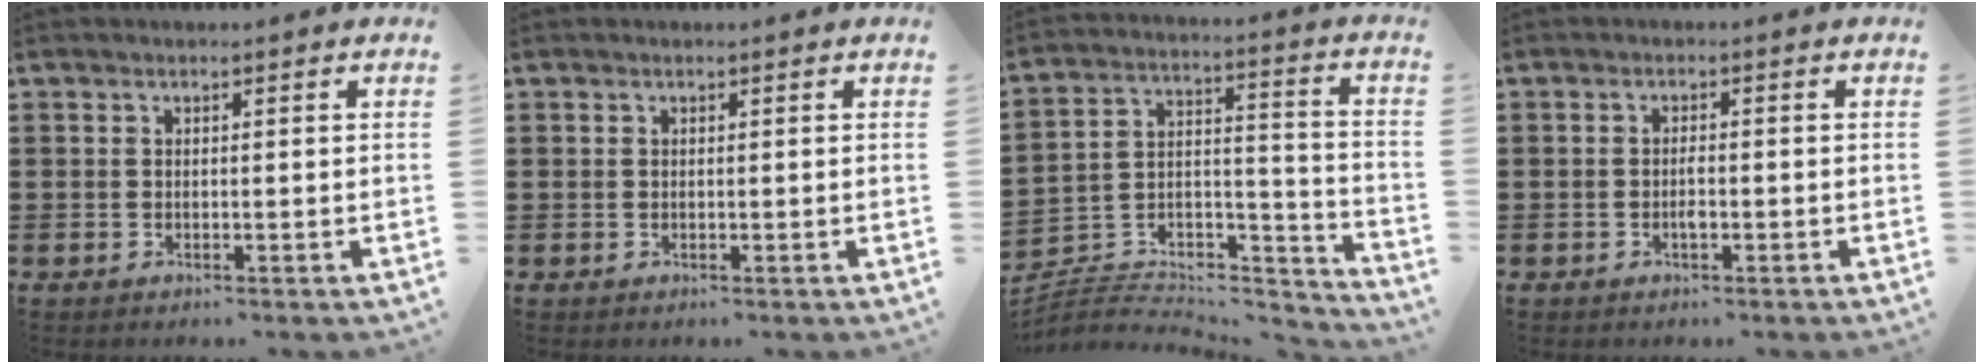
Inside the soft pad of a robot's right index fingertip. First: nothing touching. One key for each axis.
{"total": 0.0}
{"total": 4.0, "fx": -3.2, "fy": 2.1, "fz": 1.0, "tx": -0.024, "ty": -0.006, "tz": -0.066}
{"total": 1.6, "fx": -0.5, "fy": 0.5, "fz": 1.5, "tx": -0.029, "ty": 0.001, "tz": -0.010}